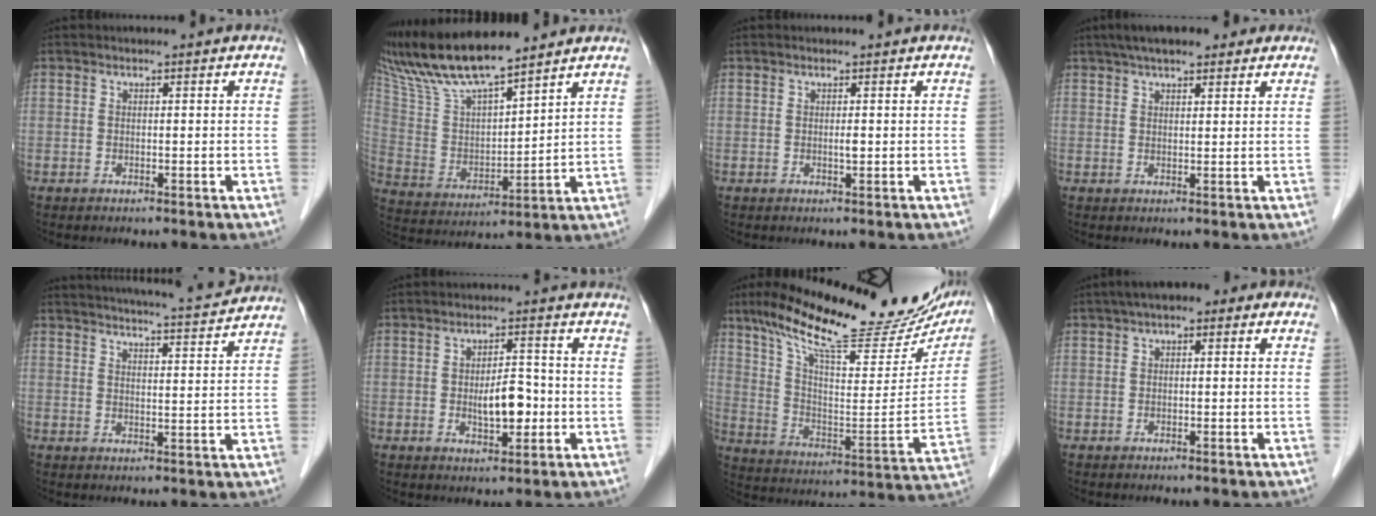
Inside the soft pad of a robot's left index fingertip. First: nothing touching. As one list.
[{"total": 14.5, "force": [12.9, 1.3, 6.5], "torque": [-0.138, 0.011, 0.253]}, {"total": 0.6, "force": [0.2, 0.1, 0.6], "torque": [-0.013, -0.001, 0.002]}, {"total": 8.4, "force": [6.2, 2.5, 4.9], "torque": [-0.070, 0.037, 0.095]}, {"total": 12.8, "force": [12.1, -0.2, 4.1], "torque": [-0.069, -0.003, 0.158]}, {"total": 5.5, "force": [-1.0, 2.1, 4.9], "torque": [-0.084, 0.004, -0.013]}, {"total": 28.5, "force": [22.7, 6.7, 15.9], "torque": [-0.253, -0.009, 0.318]}, {"total": 4.5, "force": [1.4, 2.1, 3.7], "torque": [-0.053, 0.032, 0.010]}]